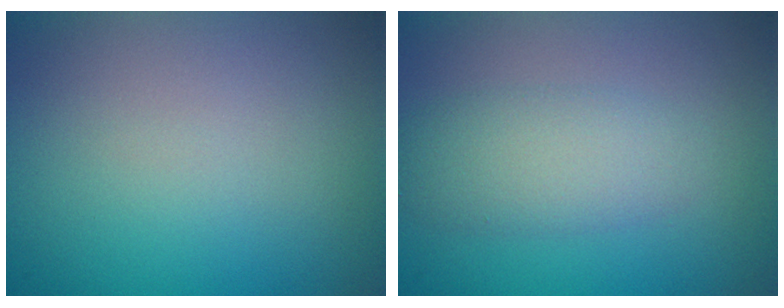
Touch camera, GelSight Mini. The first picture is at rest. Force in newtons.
{"total": 3.4, "press": 3.4, "slide": 0.1}